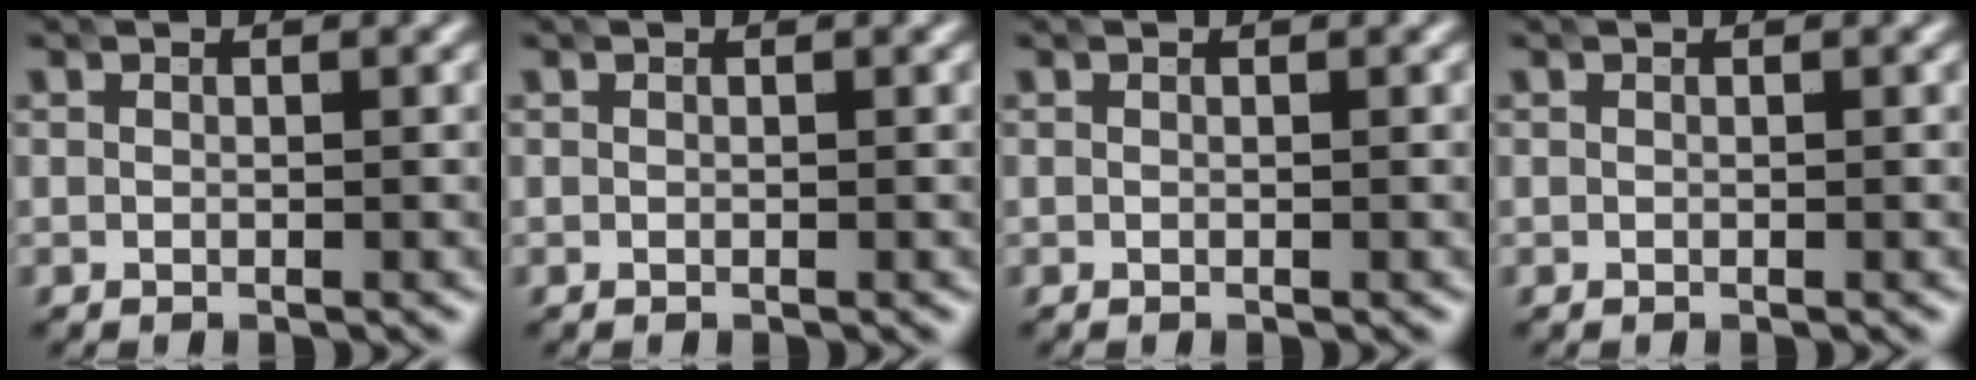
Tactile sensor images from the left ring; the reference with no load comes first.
{"total": 0.0}
{"total": 0.0}
{"total": 0.0}